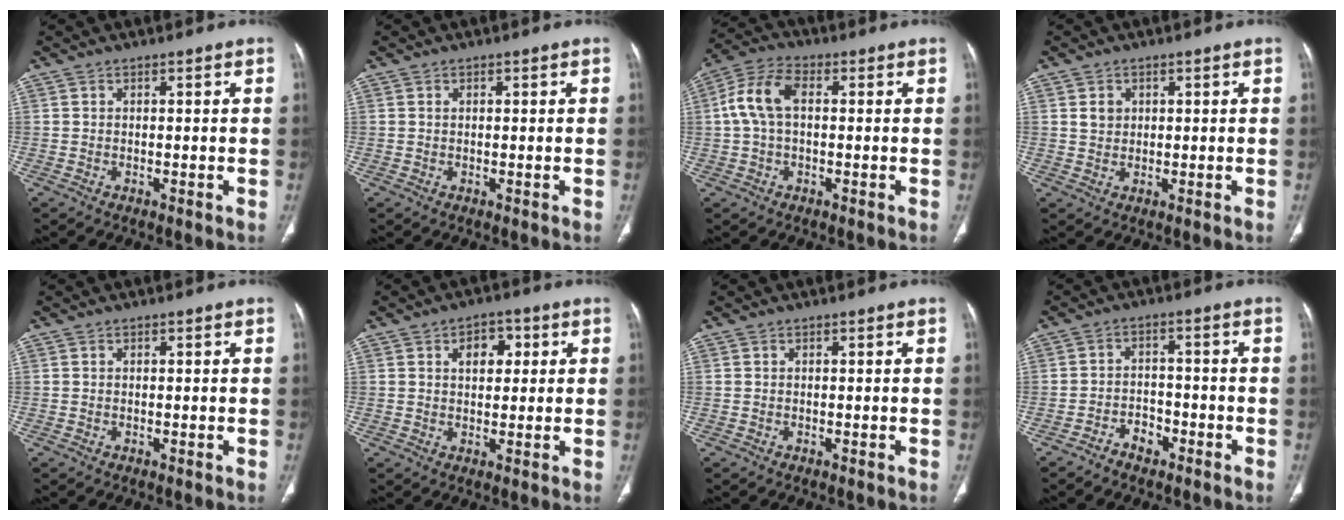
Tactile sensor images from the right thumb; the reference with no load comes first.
{"total": 0.0}
{"total": 8.4, "force": [0.9, 4.9, 6.7], "torque": [-0.143, 0.026, 0.012]}
{"total": 2.4, "force": [1.0, 2.0, 1.0], "torque": [-0.007, -0.006, 0.019]}
{"total": 0.0}
{"total": 5.2, "force": [1.7, 3.4, 3.5], "torque": [-0.025, -0.002, 0.023]}
{"total": 0.0}
{"total": 3.8, "force": [-2.7, 2.2, 1.4], "torque": [-0.018, 0.027, -0.045]}